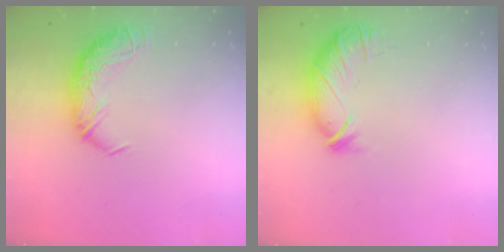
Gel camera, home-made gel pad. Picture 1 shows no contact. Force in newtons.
{"total": 3.6, "press": 3.5, "slide": 0.8}